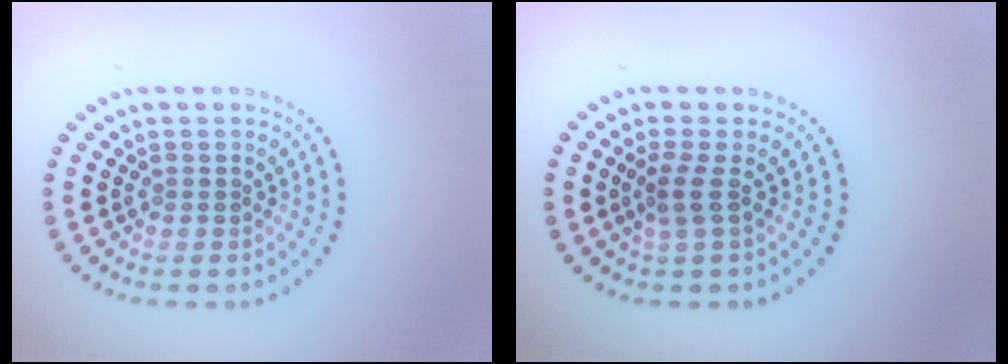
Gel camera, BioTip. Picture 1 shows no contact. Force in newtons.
{"total": 1.9, "press": 1.2, "slide": 1.4}